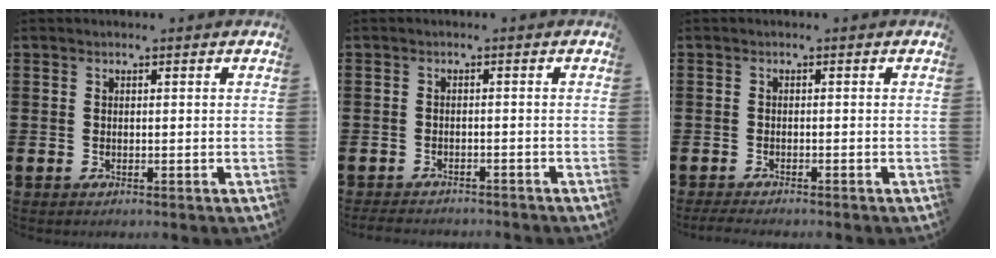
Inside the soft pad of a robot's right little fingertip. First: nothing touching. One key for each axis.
{"total": 1.6, "fx": -1.6, "fy": 0.1, "fz": 0.1, "tx": -0.006, "ty": 0.002, "tz": -0.033}
{"total": 1.2, "fx": -1.0, "fy": 0.1, "fz": 0.6, "tx": -0.010, "ty": -0.001, "tz": -0.020}